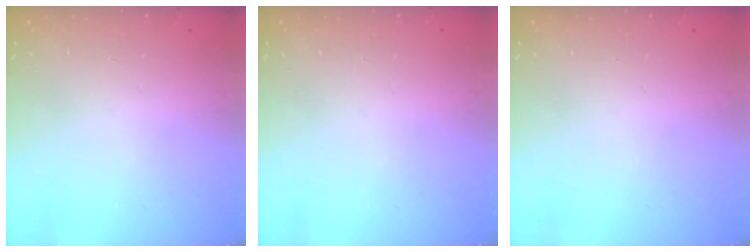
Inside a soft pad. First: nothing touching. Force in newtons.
{"total": 0.0}
{"total": 0.0}